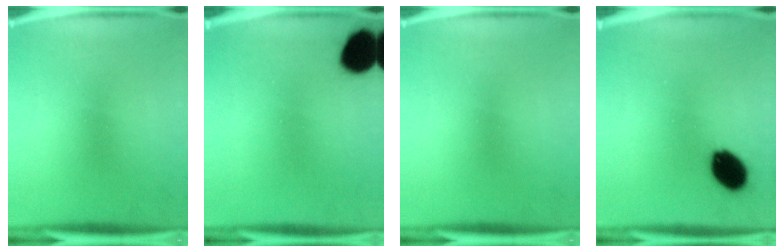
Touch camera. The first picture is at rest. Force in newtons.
{"total": 11.7}
{"total": 0.0}
{"total": 9.9}